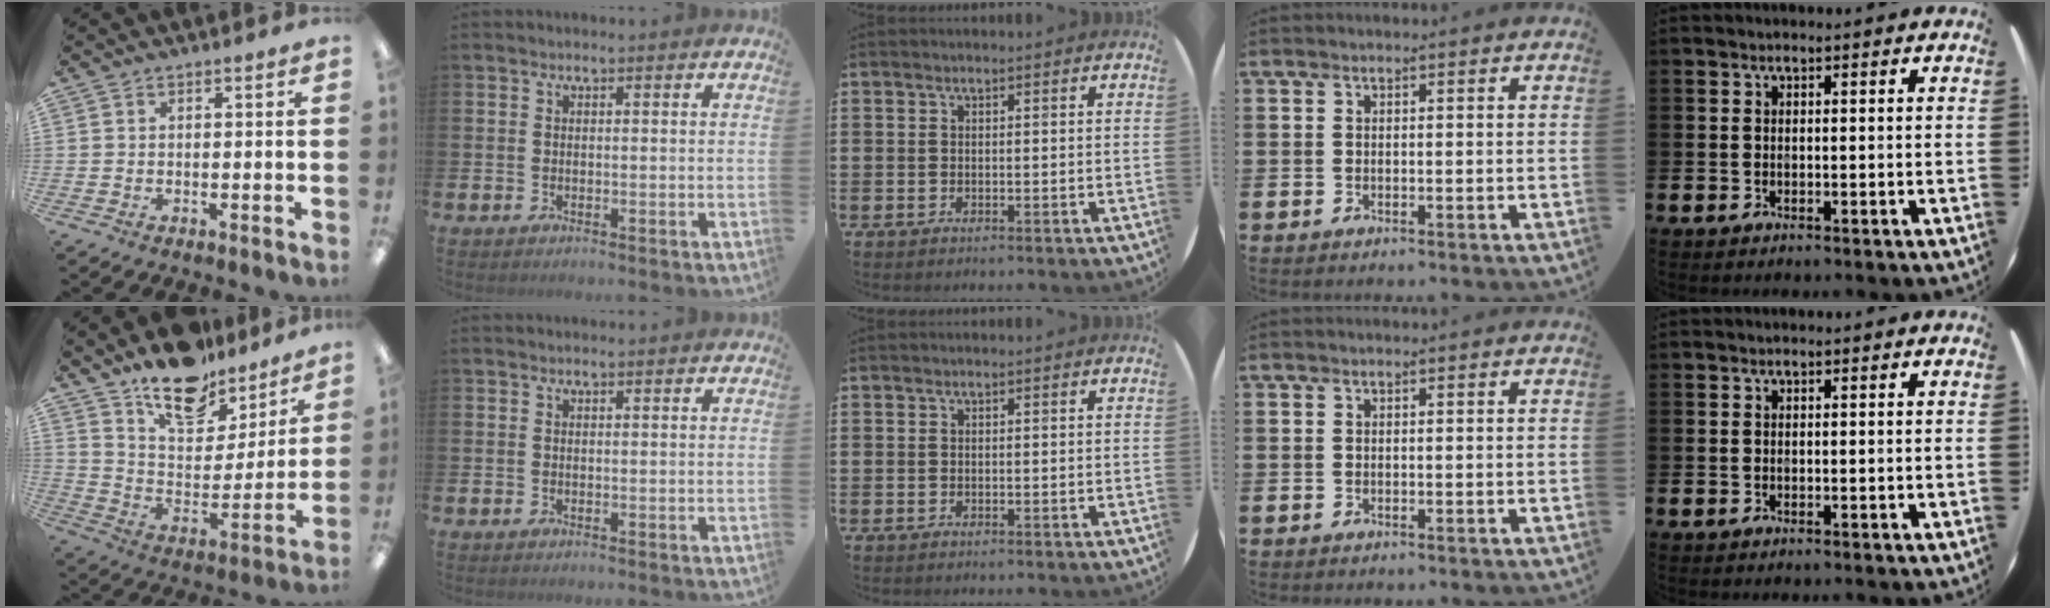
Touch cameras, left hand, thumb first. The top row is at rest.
{"thumb": {"total": 16.0, "force": [13.1, 7.2, 5.6], "torque": [-0.099, -0.094, 0.236]}}